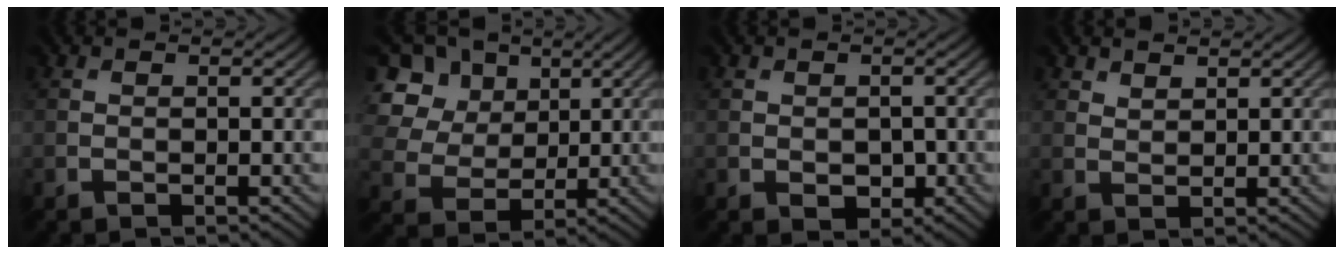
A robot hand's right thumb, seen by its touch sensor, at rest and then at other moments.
{"total": 12.1, "force": [4.7, 9.5, 5.9], "torque": [-0.185, 0.028, 0.105]}
{"total": 2.3, "force": [-0.5, 1.8, 1.4], "torque": [-0.025, -0.010, -0.005]}
{"total": 1.9, "force": [1.6, 0.8, 0.6], "torque": [-0.015, -0.001, 0.036]}